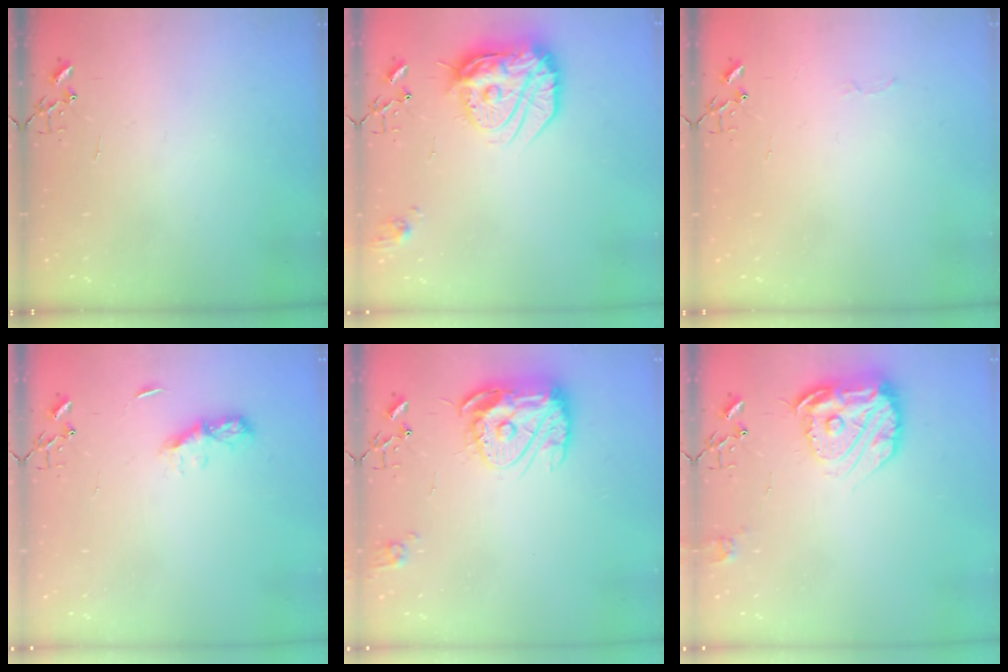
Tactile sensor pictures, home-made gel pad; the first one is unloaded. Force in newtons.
{"total": 19.3, "press": 19.2, "slide": 1.7}
{"total": 2.5, "press": 2.5, "slide": 0.4}
{"total": 6.4, "press": 6.3, "slide": 0.7}
{"total": 15.4, "press": 15.3, "slide": 1.3}
{"total": 17.2, "press": 17.1, "slide": 1.4}